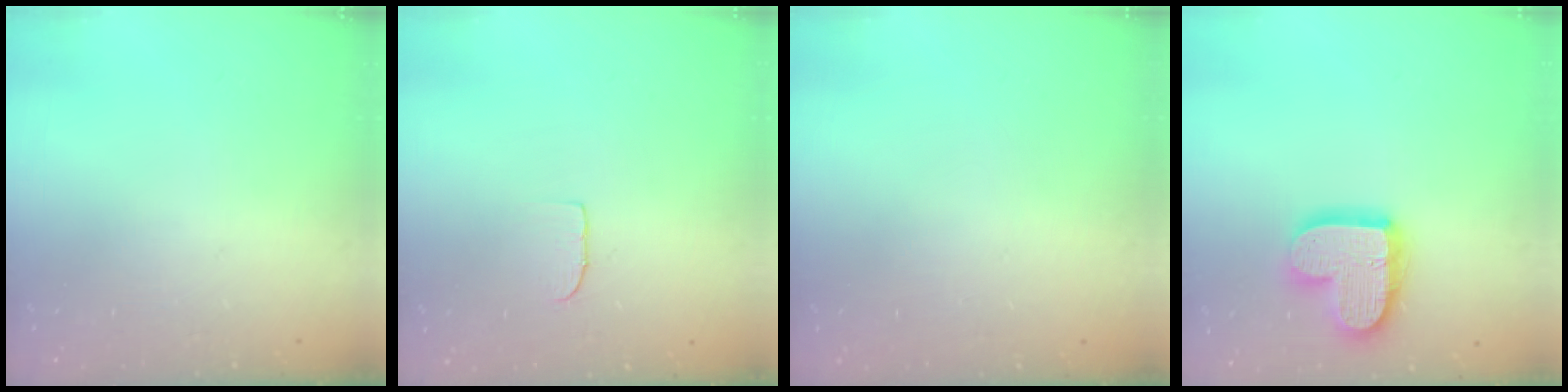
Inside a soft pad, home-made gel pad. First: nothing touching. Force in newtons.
{"total": 4.3, "press": 4.3, "slide": 0.3}
{"total": 0.0}
{"total": 16.1, "press": 16.1, "slide": 1.3}